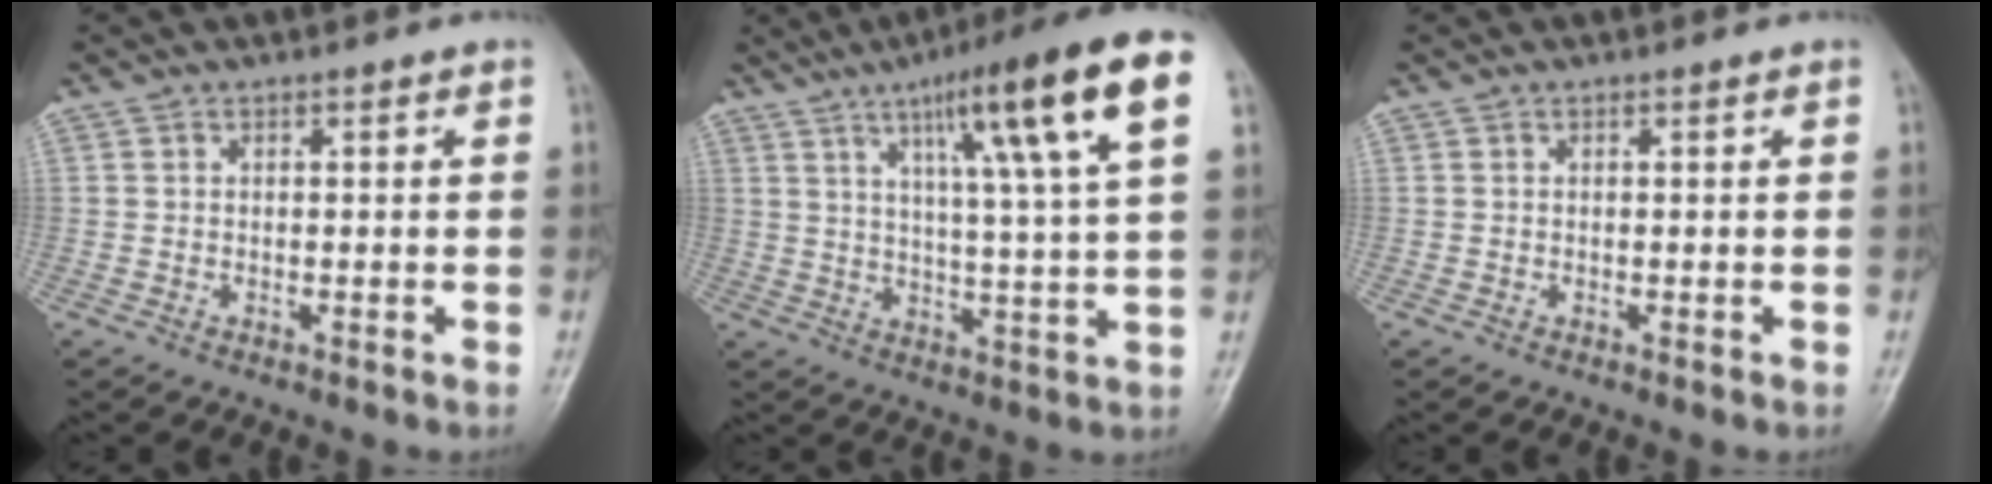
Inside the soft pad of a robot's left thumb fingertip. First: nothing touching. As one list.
[{"total": 18.1, "force": [7.8, 1.8, 16.2], "torque": [-0.240, -0.005, 0.112]}, {"total": 0.0}]